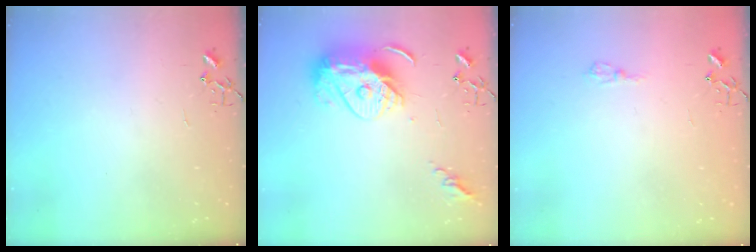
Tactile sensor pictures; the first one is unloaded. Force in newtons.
{"total": 15.5, "press": 15.4, "slide": 1.3}
{"total": 6.5, "press": 6.5, "slide": 0.6}